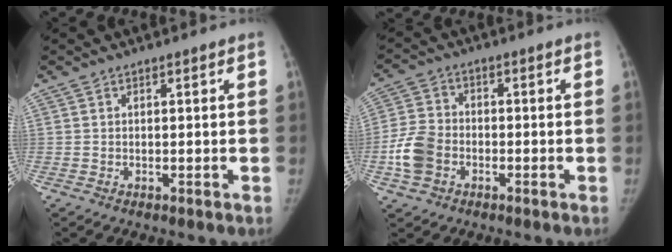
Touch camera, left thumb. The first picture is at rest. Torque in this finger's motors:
{"motor_torque": [-0.23, 0.34, 0.46, -0.45, 0.09]}